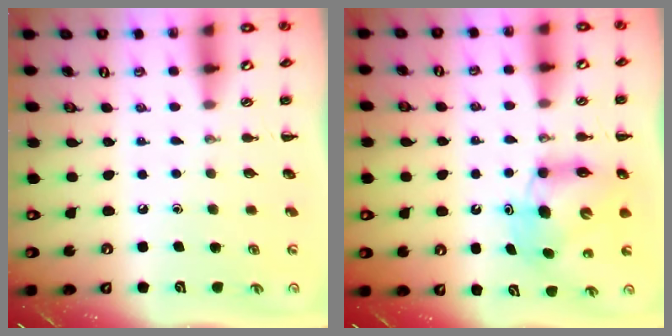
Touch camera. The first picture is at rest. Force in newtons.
{"total": 7.2, "press": 7.2, "slide": 0.9}